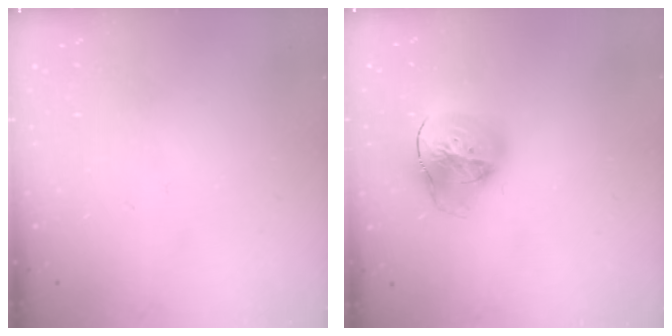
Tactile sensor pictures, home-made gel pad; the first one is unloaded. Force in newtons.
{"total": 19.8, "press": 19.6, "slide": 2.3}